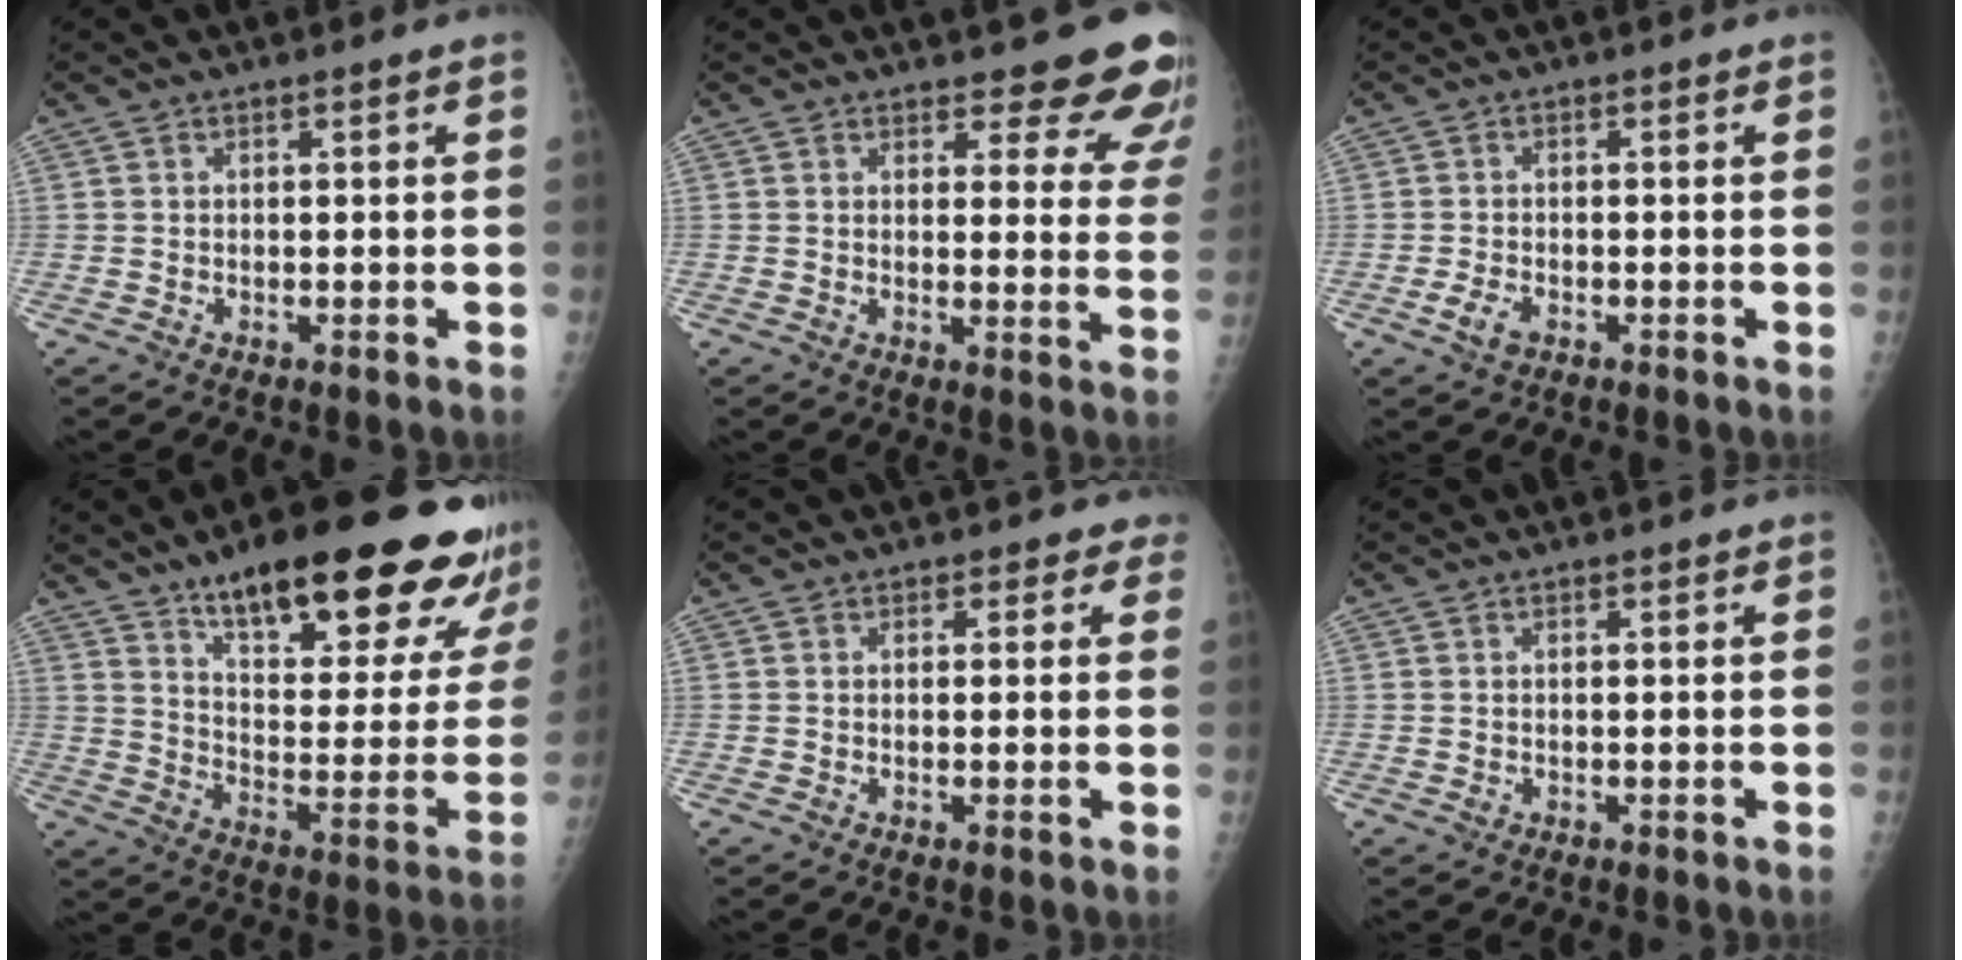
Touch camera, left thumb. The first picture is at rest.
{"total": 12.9, "force": [11.6, 4.0, 4.0], "torque": [0.003, -0.082, 0.110]}
{"total": 3.2, "force": [-1.5, 1.9, 2.1], "torque": [-0.039, 0.001, -0.028]}
{"total": 29.5, "force": [20.0, 8.1, 20.1], "torque": [-0.246, -0.078, 0.286]}
{"total": 2.1, "force": [1.3, 1.6, 0.5], "torque": [0.022, -0.005, 0.002]}
{"total": 0.6, "force": [0.0, 0.5, 0.2], "torque": [-0.001, 0.001, -0.001]}